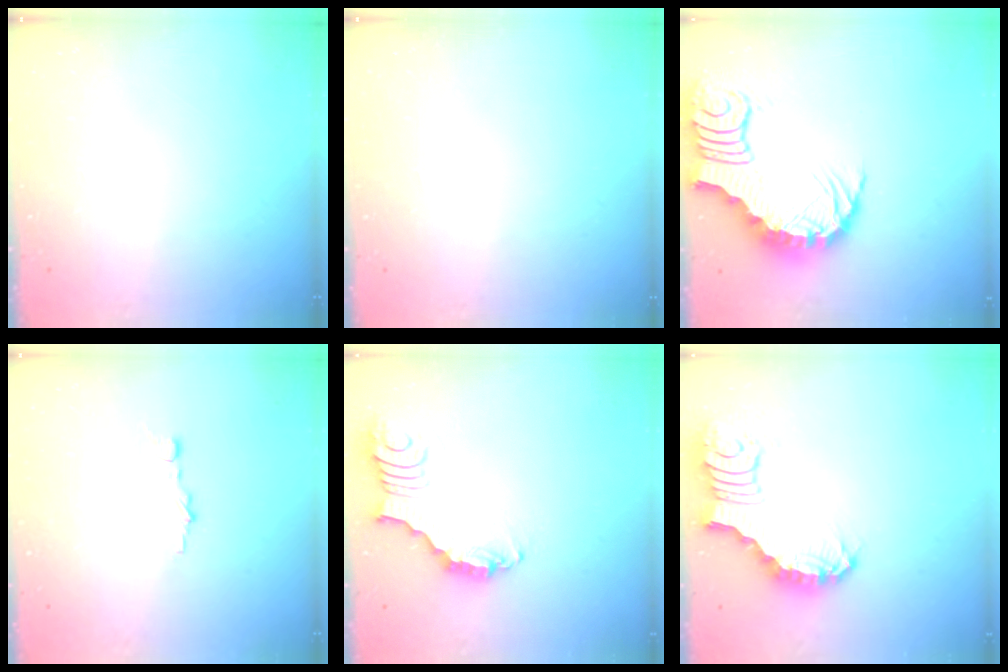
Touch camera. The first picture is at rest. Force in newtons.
{"total": 0.0}
{"total": 6.4, "press": 6.3, "slide": 0.7}
{"total": 3.6, "press": 3.6, "slide": 0.4}
{"total": 3.0, "press": 3.0, "slide": 0.4}
{"total": 3.7, "press": 3.6, "slide": 0.6}